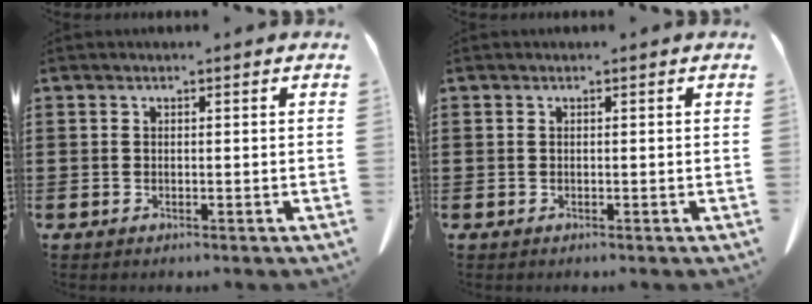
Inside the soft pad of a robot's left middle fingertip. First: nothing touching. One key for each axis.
{"total": 0.0}